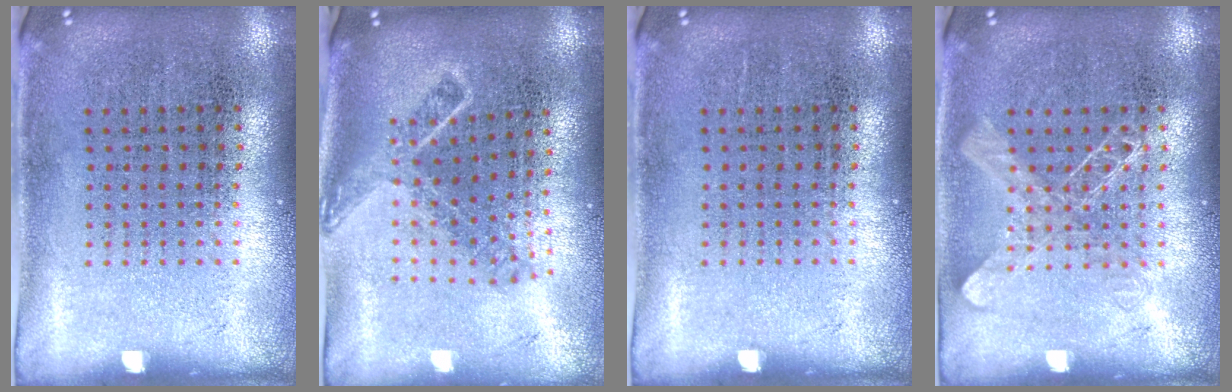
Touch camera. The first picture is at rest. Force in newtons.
{"total": 1.8, "press": 1.3, "slide": 1.2}
{"total": 0.0}
{"total": 1.7, "press": 1.7, "slide": 0.4}